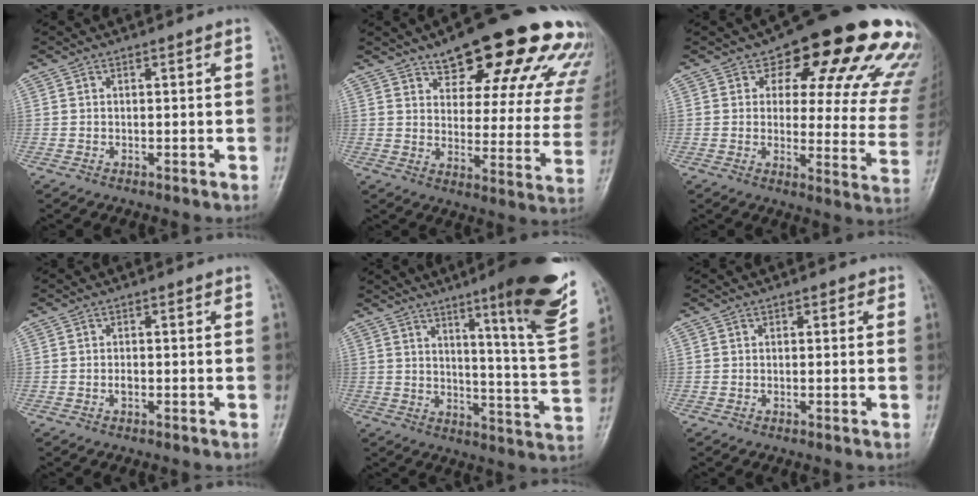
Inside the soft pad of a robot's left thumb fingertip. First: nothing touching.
{"total": 26.2, "force": [17.4, 9.4, 17.2], "torque": [-0.190, -0.055, 0.224]}
{"total": 23.1, "force": [13.8, 10.3, 15.4], "torque": [-0.146, -0.052, 0.158]}
{"total": 0.9, "force": [-0.2, 0.6, 0.7], "torque": [-0.009, 0.001, -0.005]}
{"total": 19.8, "force": [11.4, 2.1, 16.1], "torque": [-0.185, -0.064, 0.159]}
{"total": 1.2, "force": [0.5, 0.9, 0.6], "torque": [0.009, 0.001, 0.001]}